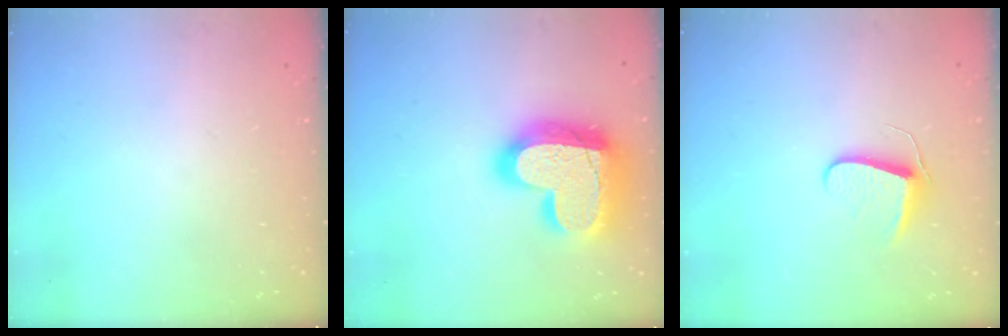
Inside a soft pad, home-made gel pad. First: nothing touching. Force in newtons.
{"total": 26.4, "press": 26.3, "slide": 2.0}
{"total": 7.3, "press": 7.2, "slide": 0.6}